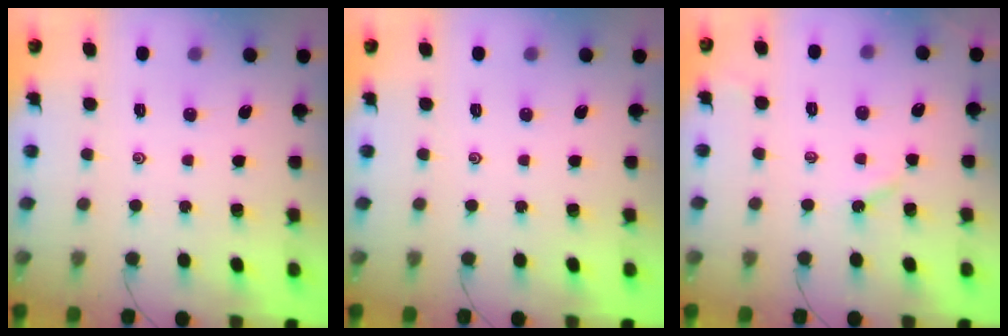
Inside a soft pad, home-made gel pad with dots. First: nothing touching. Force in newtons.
{"total": 0.0}
{"total": 2.0, "press": 2.0, "slide": 0.3}